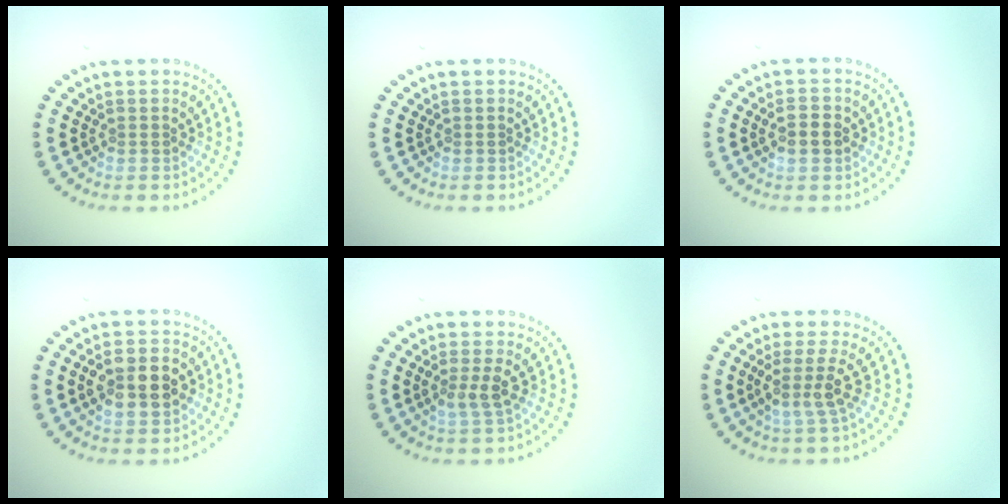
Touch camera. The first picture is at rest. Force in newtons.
{"total": 0.0}
{"total": 1.9, "press": 1.9, "slide": 0.3}
{"total": 5.0, "press": 5.0, "slide": 0.2}
{"total": 2.1, "press": 1.9, "slide": 0.8}
{"total": 2.6, "press": 2.0, "slide": 1.7}